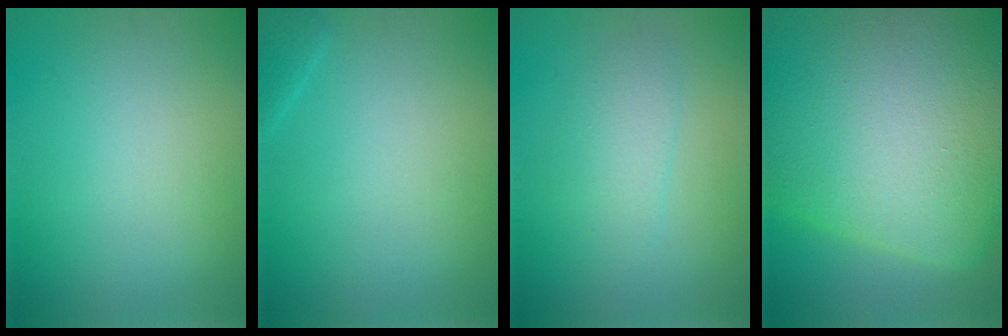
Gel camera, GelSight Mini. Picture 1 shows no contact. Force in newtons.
{"total": 0.9, "press": 0.9, "slide": 0.1}
{"total": 2.0, "press": 1.9, "slide": 0.1}
{"total": 19.1, "press": 19.1, "slide": 1.1}